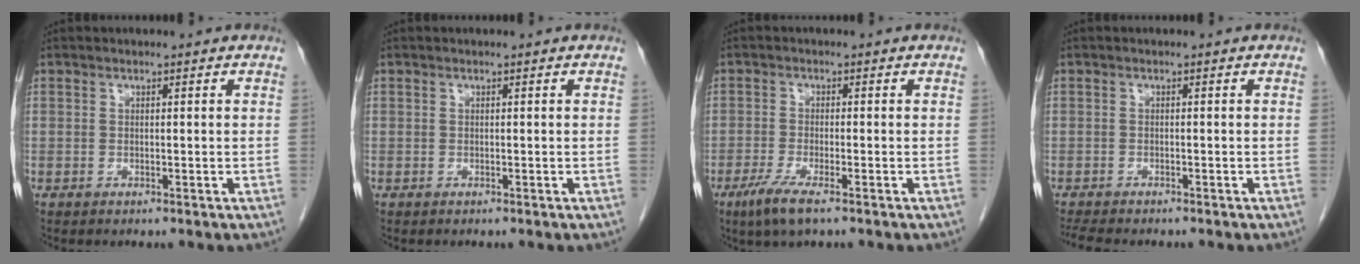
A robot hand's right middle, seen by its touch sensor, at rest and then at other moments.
{"total": 0.0}
{"total": 4.7, "force": [-2.9, 0.5, 3.6], "torque": [-0.079, -0.014, -0.054]}
{"total": 4.9, "force": [-4.3, 0.9, 2.2], "torque": [-0.038, -0.012, -0.065]}